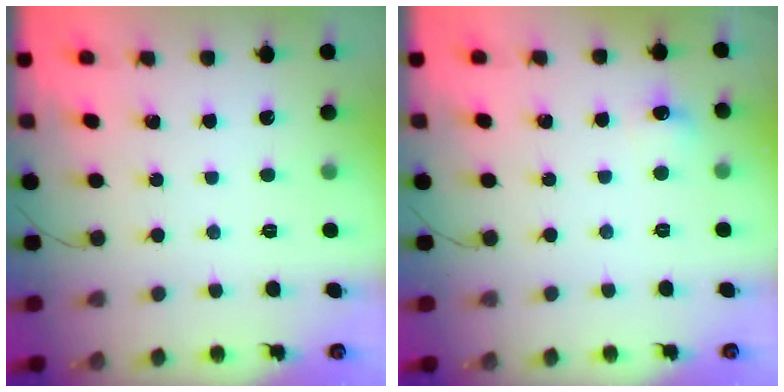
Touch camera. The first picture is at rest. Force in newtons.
{"total": 5.4, "press": 5.1, "slide": 1.7}